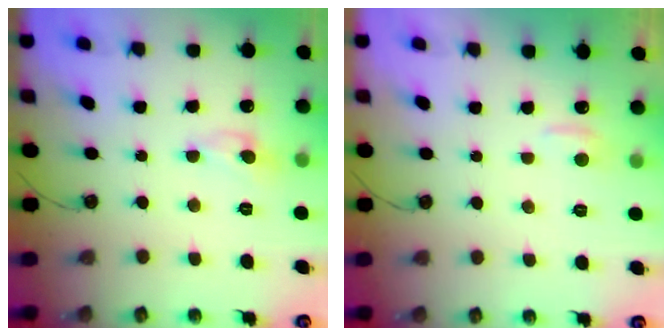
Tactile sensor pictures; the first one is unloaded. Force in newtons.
{"total": 1.0, "press": 0.7, "slide": 0.7}